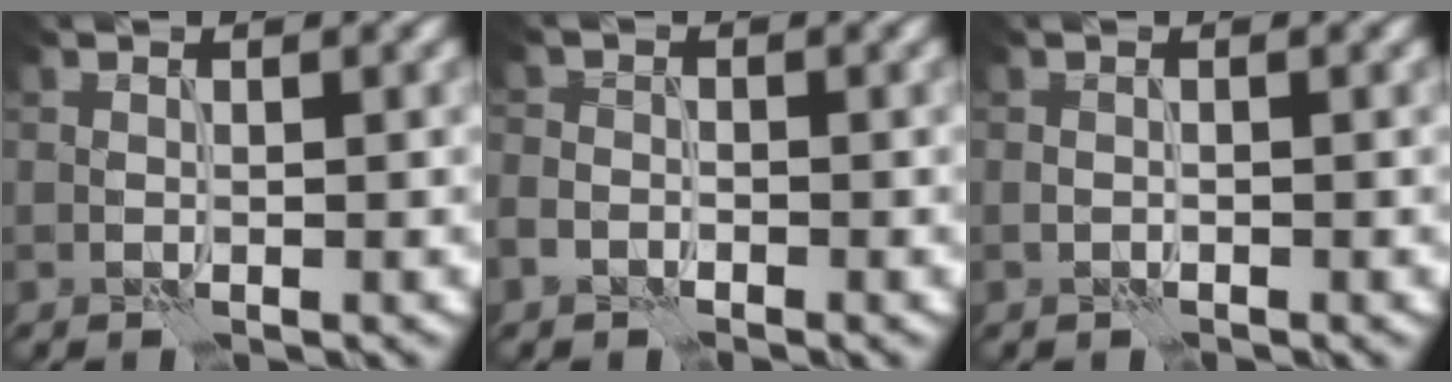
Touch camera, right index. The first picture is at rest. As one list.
[{"total": 1.3, "force": [-1.2, 0.2, -0.5], "torque": [0.013, 0.001, -0.026]}, {"total": 0.5, "force": [-0.3, -0.4, 0.0], "torque": [-0.001, -0.001, -0.006]}]